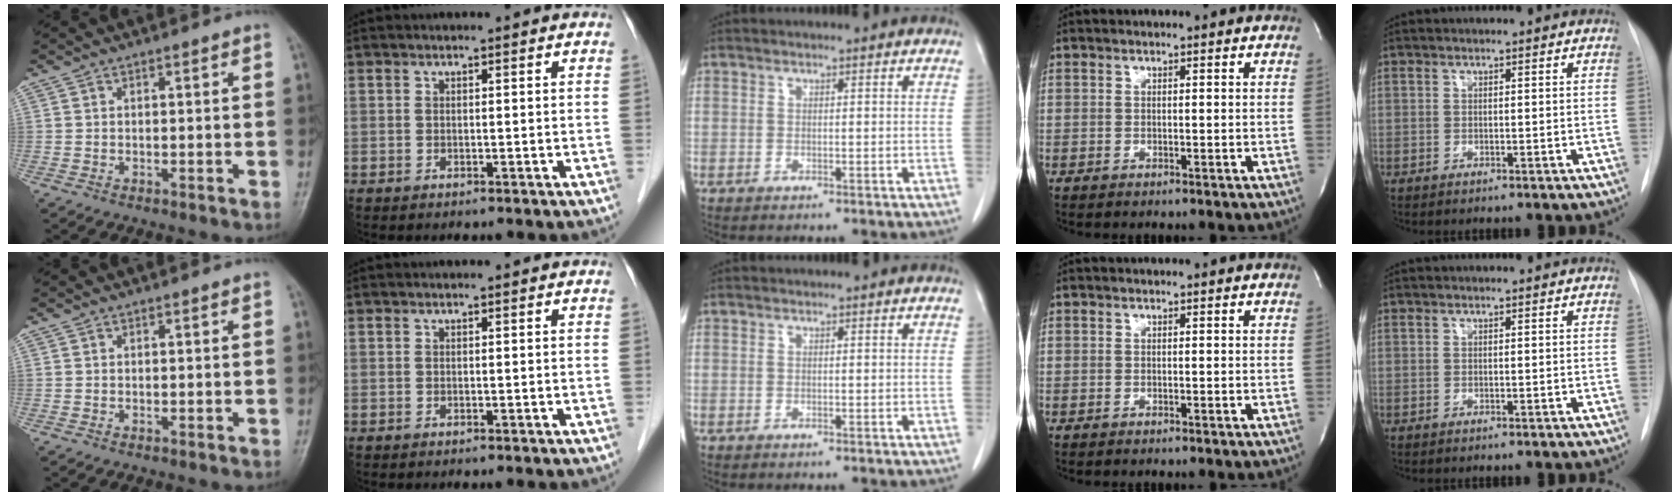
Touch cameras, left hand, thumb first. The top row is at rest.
{}